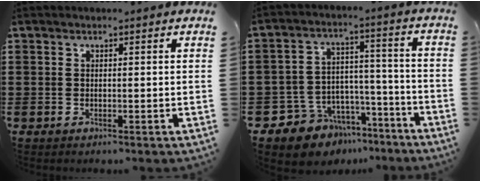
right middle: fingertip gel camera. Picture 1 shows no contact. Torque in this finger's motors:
{"motor_torque": [1.28, -0.86, 0.12, 0.08]}